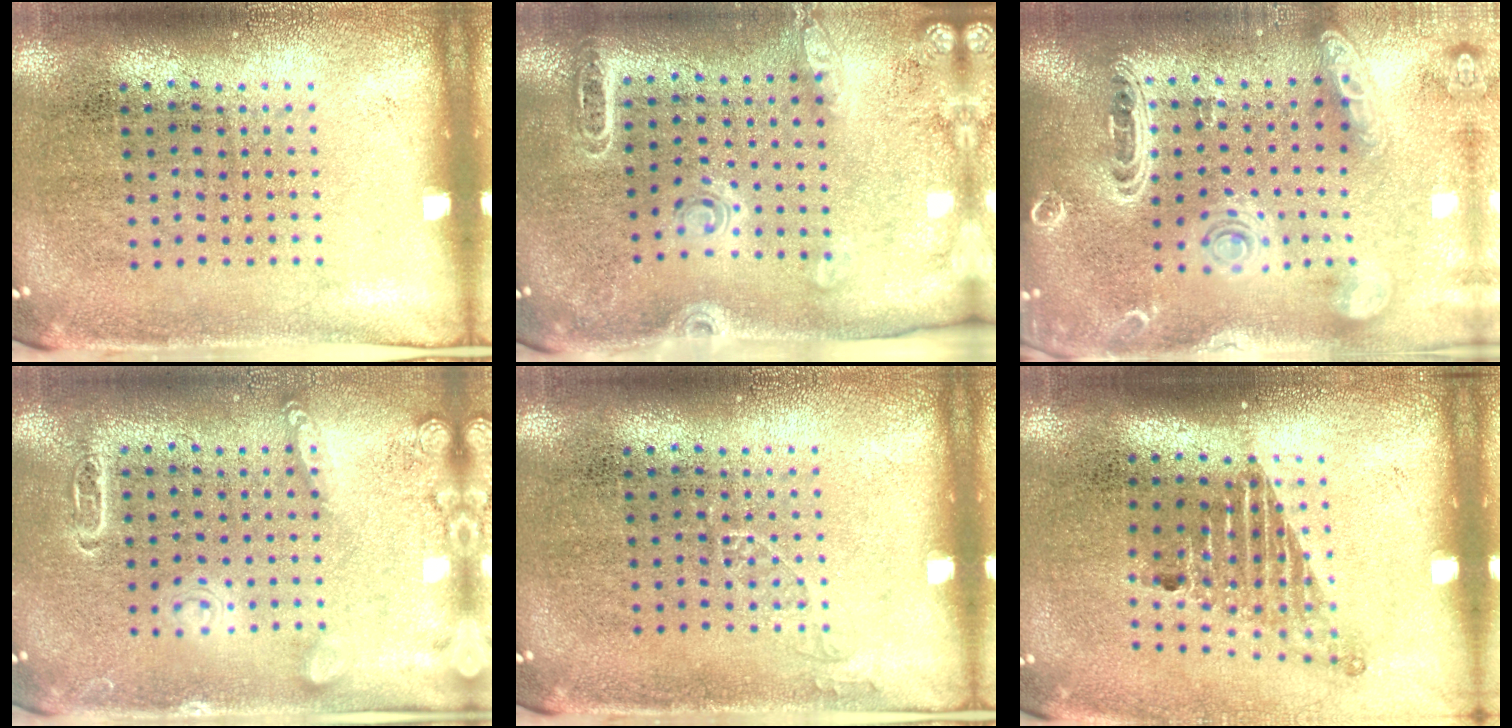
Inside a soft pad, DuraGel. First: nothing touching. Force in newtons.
{"total": 1.7, "press": 1.7, "slide": 0.1}
{"total": 2.8, "press": 2.4, "slide": 1.5}
{"total": 2.7, "press": 2.7, "slide": 0.3}
{"total": 0.7, "press": 0.7, "slide": 0.1}
{"total": 1.6, "press": 1.1, "slide": 1.2}